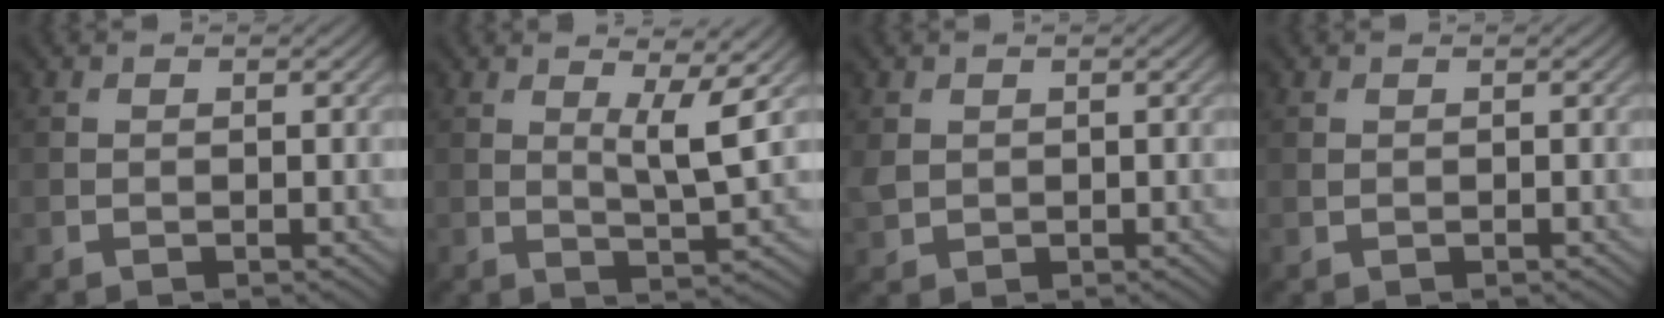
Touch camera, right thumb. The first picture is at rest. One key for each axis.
{"total": 4.6, "fx": 1.7, "fy": 0.5, "fz": 4.2, "tx": -0.083, "ty": -0.002, "tz": 0.034}
{"total": 1.9, "fx": 0.7, "fy": 1.6, "fz": 0.8, "tx": -0.026, "ty": -0.001, "tz": 0.015}
{"total": 0.0}